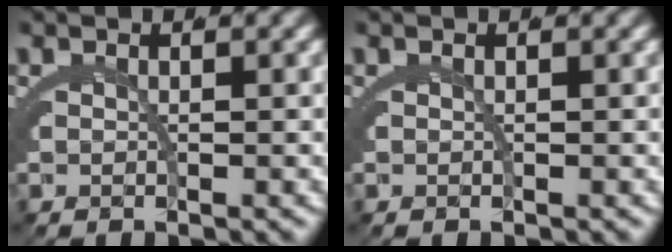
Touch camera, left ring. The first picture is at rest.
{"total": 0.0}